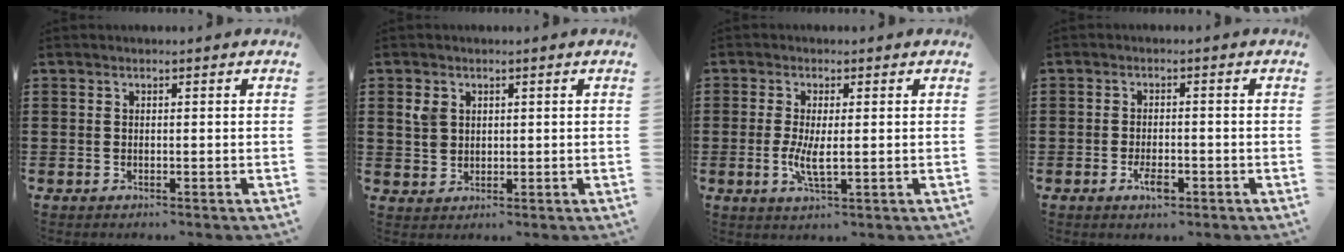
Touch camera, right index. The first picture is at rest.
{"total": 2.9, "force": [1.2, 2.3, 1.4], "torque": [-0.035, 0.010, 0.021]}
{"total": 4.3, "force": [-0.3, 1.2, 4.2], "torque": [-0.081, -0.003, -0.007]}
{"total": 3.2, "force": [-1.7, 1.2, 2.5], "torque": [-0.057, -0.005, -0.033]}